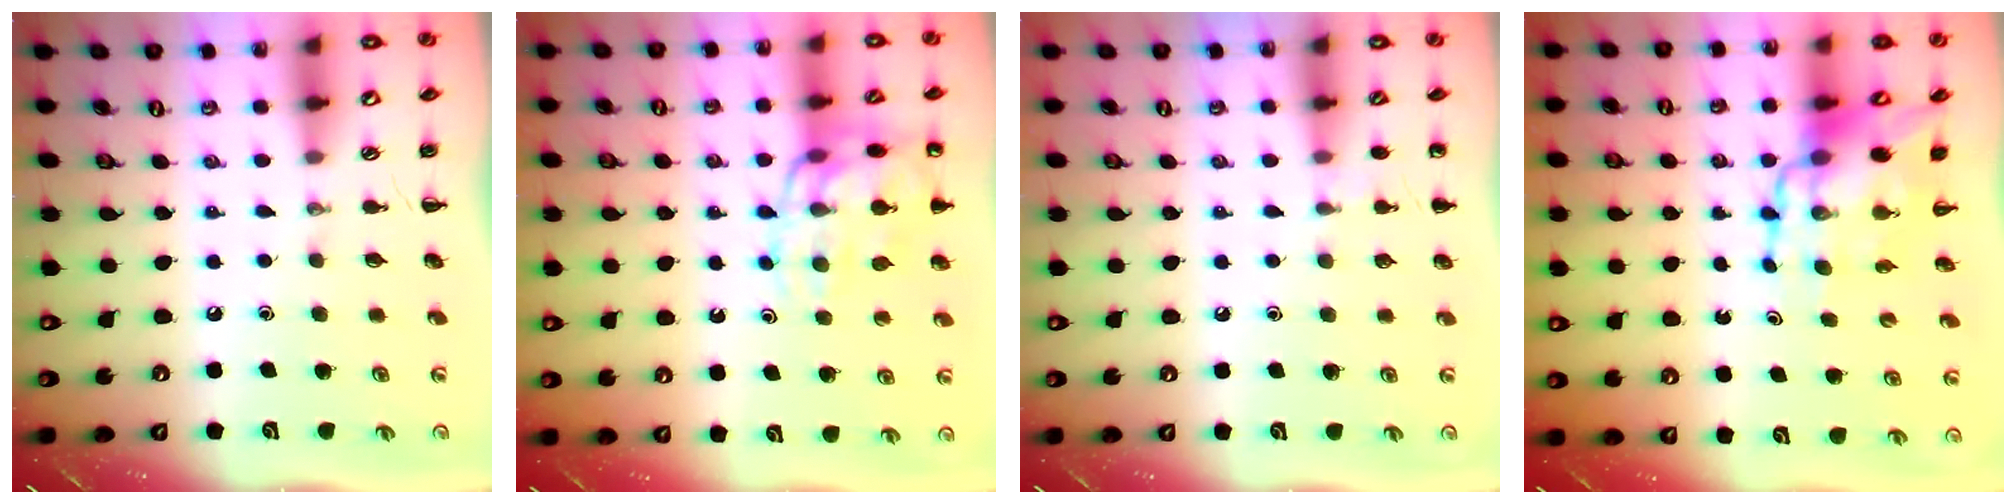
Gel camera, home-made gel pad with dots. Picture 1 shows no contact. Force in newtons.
{"total": 14.6, "press": 14.5, "slide": 1.8}
{"total": 5.4, "press": 5.1, "slide": 1.7}
{"total": 12.5, "press": 12.0, "slide": 3.5}